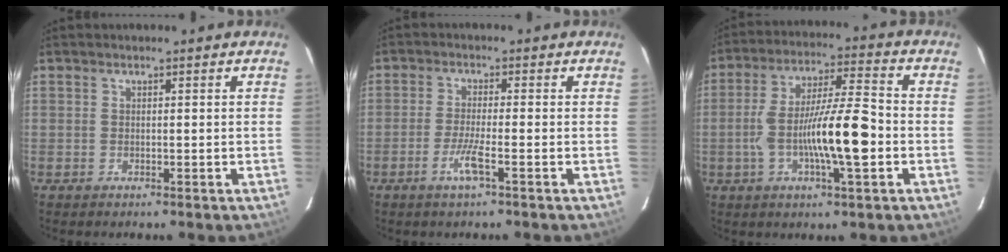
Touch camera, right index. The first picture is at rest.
{"total": 4.1, "force": [-1.9, 0.0, 3.6], "torque": [-0.073, -0.006, -0.040]}
{"total": 13.5, "force": [-2.9, 1.6, 13.1], "torque": [-0.240, 0.008, -0.052]}